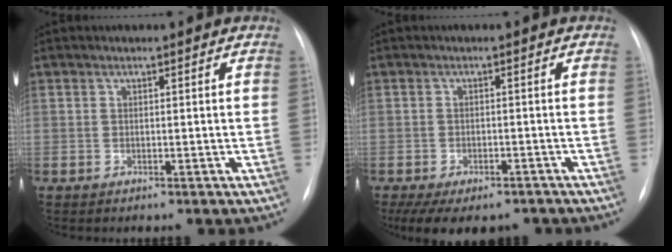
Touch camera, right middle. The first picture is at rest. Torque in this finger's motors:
{"motor_torque": [1.16, -0.98, 0.56, 0.06]}